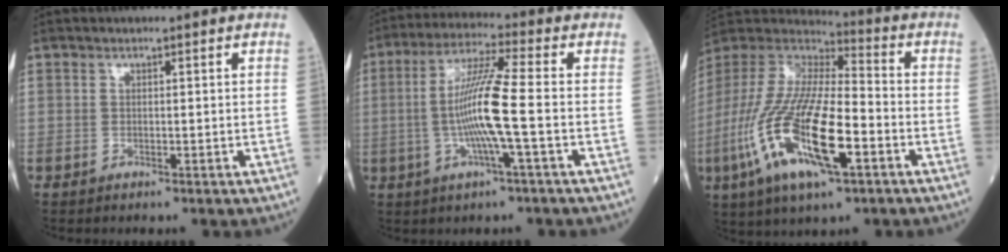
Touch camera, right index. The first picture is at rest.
{"total": 10.0, "force": [-1.6, -0.5, 9.9], "torque": [-0.194, 0.003, -0.035]}
{"total": 21.5, "force": [-7.4, 5.5, 19.5], "torque": [-0.448, -0.036, -0.136]}